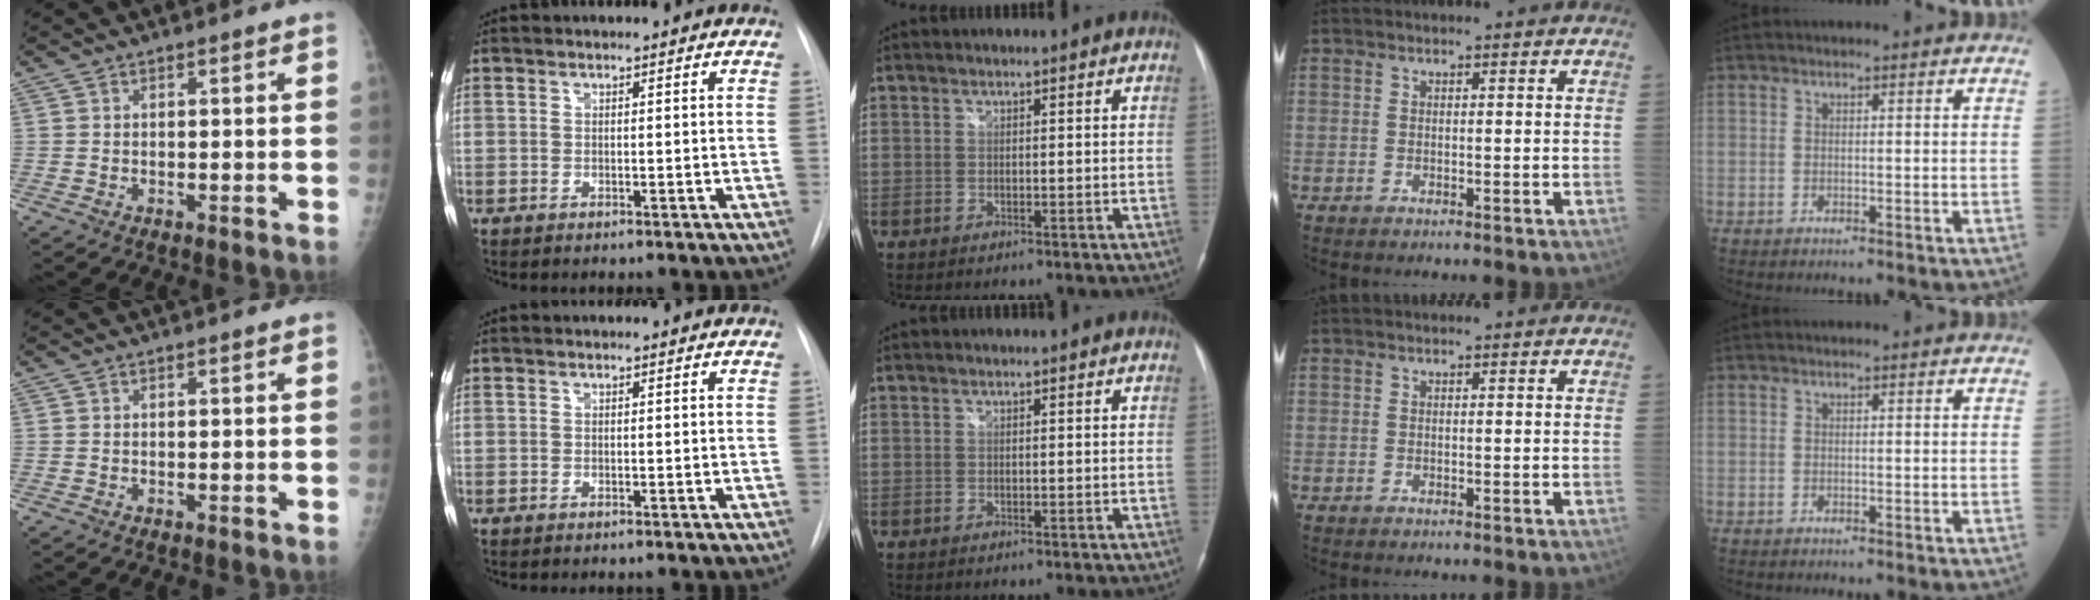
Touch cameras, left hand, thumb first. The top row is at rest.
{}